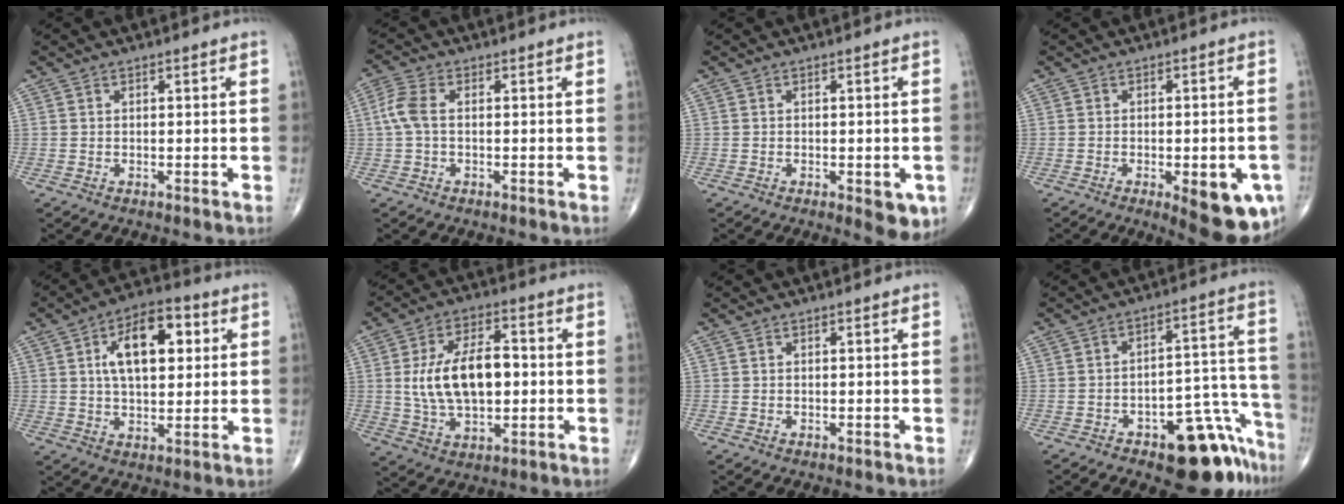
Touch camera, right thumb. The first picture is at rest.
{"total": 4.7, "force": [0.1, 2.5, 4.0], "torque": [-0.109, 0.012, -0.003]}
{"total": 5.2, "force": [-1.8, 2.1, 4.4], "torque": [-0.038, -0.006, -0.017]}
{"total": 12.2, "force": [-4.5, 4.3, 10.5], "torque": [-0.110, 0.002, -0.044]}
{"total": 14.1, "force": [3.7, 7.5, 11.4], "torque": [-0.159, 0.006, 0.057]}
{"total": 14.8, "force": [0.5, 8.1, 12.3], "torque": [-0.208, 0.014, 0.012]}
{"total": 0.0}
{"total": 14.6, "force": [-9.2, 6.4, 9.4], "torque": [-0.067, 0.097, -0.124]}